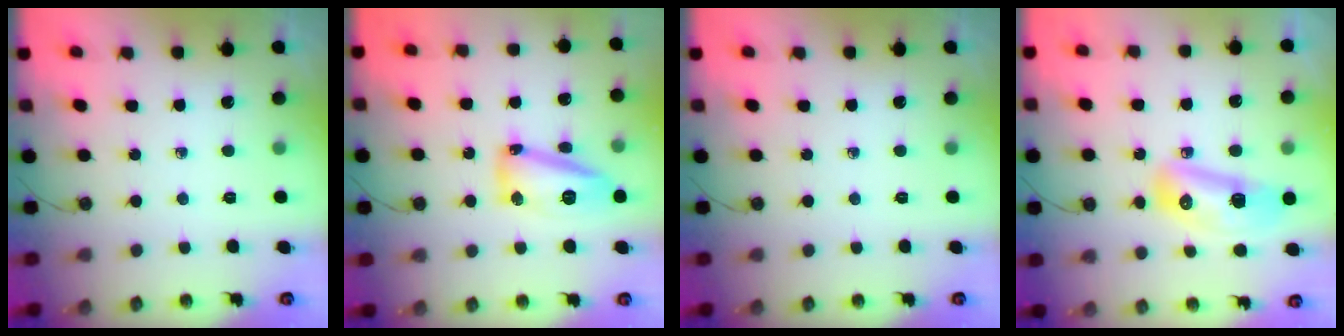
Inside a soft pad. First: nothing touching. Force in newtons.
{"total": 14.4, "press": 14.4, "slide": 0.8}
{"total": 0.0}
{"total": 12.1, "press": 12.1, "slide": 1.4}